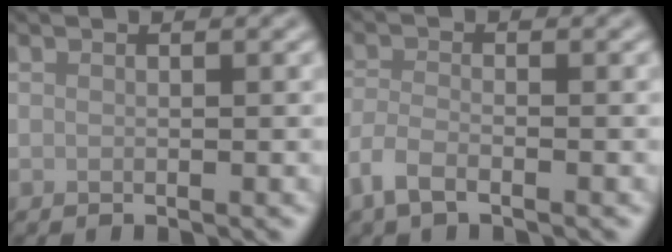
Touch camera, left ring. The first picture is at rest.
{"total": 2.5, "force": [-1.8, 0.9, 1.6], "torque": [-0.039, -0.003, -0.045]}